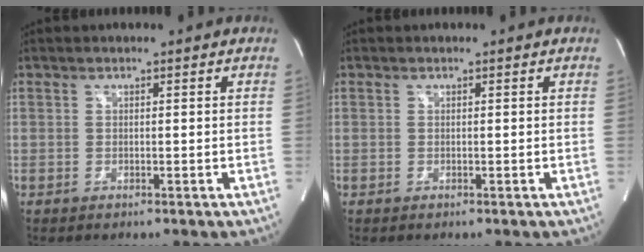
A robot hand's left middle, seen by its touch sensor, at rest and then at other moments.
{"total": 0.0}